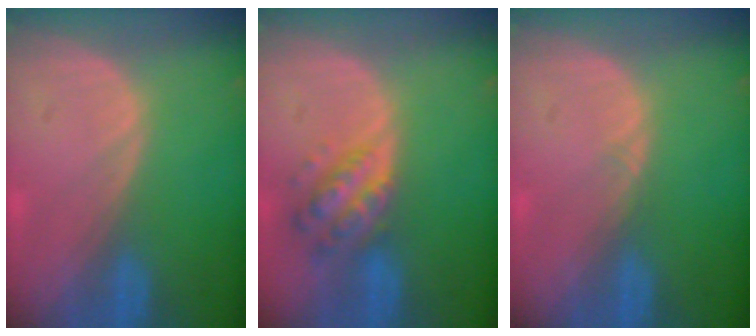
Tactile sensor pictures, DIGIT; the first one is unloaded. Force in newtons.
{"total": 6.3, "press": 5.7, "slide": 2.7}
{"total": 0.5, "press": 0.5, "slide": 0.1}